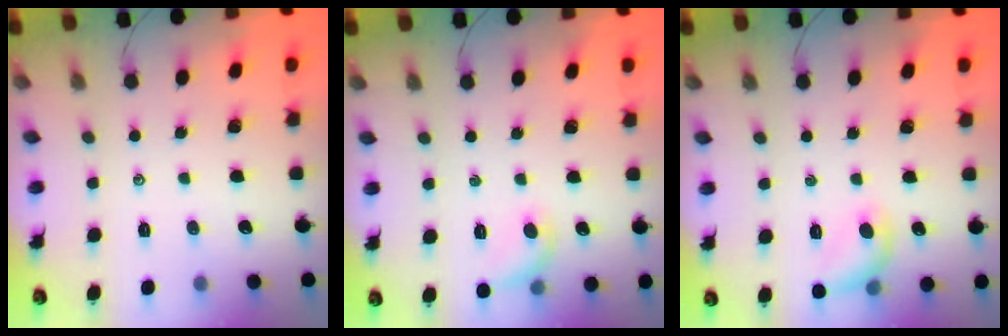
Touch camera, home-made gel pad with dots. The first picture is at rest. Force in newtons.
{"total": 7.4, "press": 7.3, "slide": 1.3}
{"total": 8.6, "press": 8.6, "slide": 0.2}